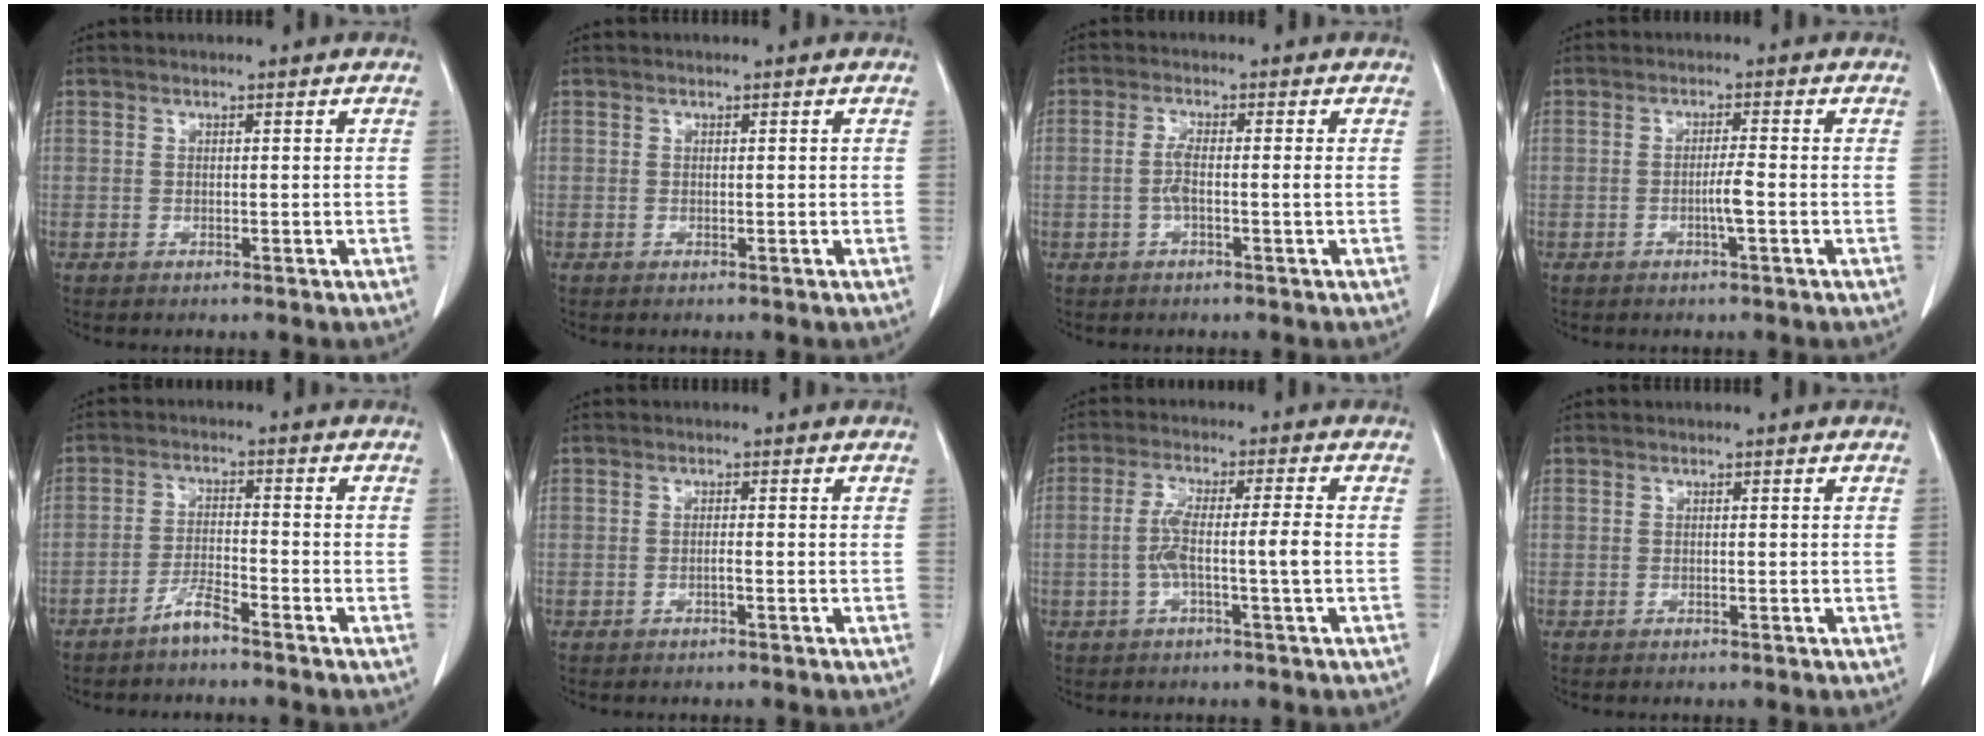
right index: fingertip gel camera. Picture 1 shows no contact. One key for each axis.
{"total": 0.0}
{"total": 3.0, "fx": -0.6, "fy": 0.2, "fz": 2.9, "tx": -0.061, "ty": 0.003, "tz": -0.012}
{"total": 2.6, "fx": -0.8, "fy": -0.2, "fz": 2.5, "tx": -0.045, "ty": -0.002, "tz": -0.015}
{"total": 3.6, "fx": -3.0, "fy": 0.0, "fz": 1.9, "tx": -0.039, "ty": -0.003, "tz": -0.061}
{"total": 0.7, "fx": -0.3, "fy": -0.1, "fz": 0.6, "tx": -0.009, "ty": 0.002, "tz": -0.006}
{"total": 6.2, "fx": -1.2, "fy": -0.1, "fz": 6.1, "tx": -0.122, "ty": 0.013, "tz": -0.019}
{"total": 0.0}